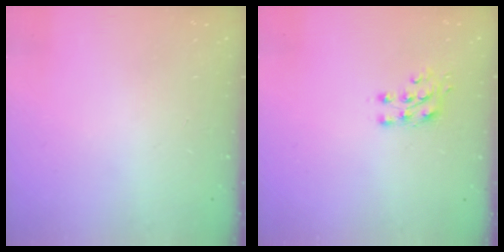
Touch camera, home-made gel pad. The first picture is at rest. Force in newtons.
{"total": 7.1, "press": 7.1, "slide": 0.8}